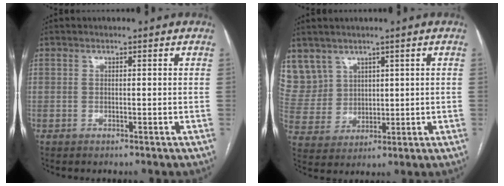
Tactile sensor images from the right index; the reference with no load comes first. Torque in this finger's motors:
{"motor_torque": [-0.25, 0.42, -0.05, 0.00]}